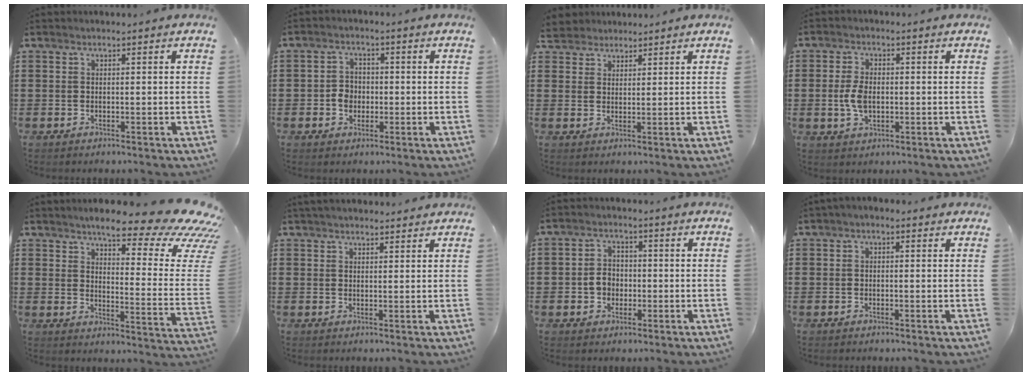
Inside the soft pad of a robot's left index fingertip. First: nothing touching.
{"total": 3.2, "force": [-0.9, 2.7, 1.5], "torque": [-0.036, 0.005, -0.020]}
{"total": 2.7, "force": [2.4, 1.1, -0.4], "torque": [-0.004, 0.003, 0.047]}
{"total": 4.6, "force": [-0.3, 2.6, 3.8], "torque": [-0.094, -0.001, -0.012]}
{"total": 11.8, "force": [8.7, 1.9, 7.7], "torque": [-0.130, -0.064, 0.141]}
{"total": 2.1, "force": [2.0, 0.3, 0.5], "torque": [-0.014, 0.002, 0.039]}
{"total": 3.7, "force": [-0.9, 3.0, 1.9], "torque": [-0.043, 0.007, -0.020]}
{"total": 0.9, "force": [-0.4, 0.5, 0.6], "torque": [-0.012, 0.001, -0.009]}